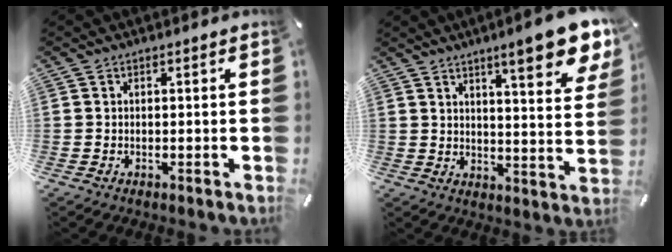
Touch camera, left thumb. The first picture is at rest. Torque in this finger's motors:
{"motor_torque": [1.50, 1.45, 1.43, -1.34, 0.07]}